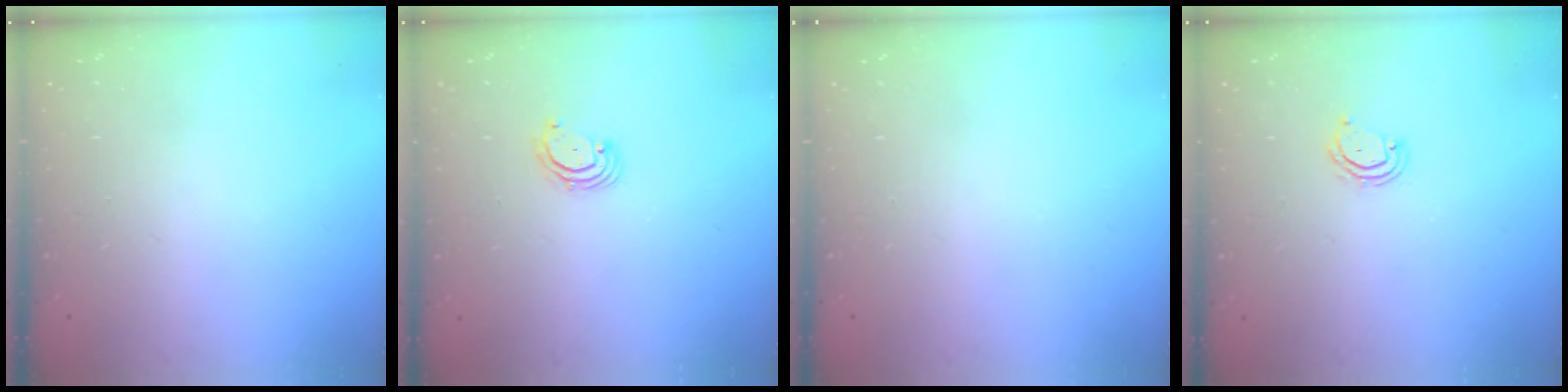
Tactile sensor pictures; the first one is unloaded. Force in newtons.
{"total": 2.7, "press": 2.7, "slide": 0.3}
{"total": 0.0}
{"total": 4.2, "press": 4.1, "slide": 0.4}